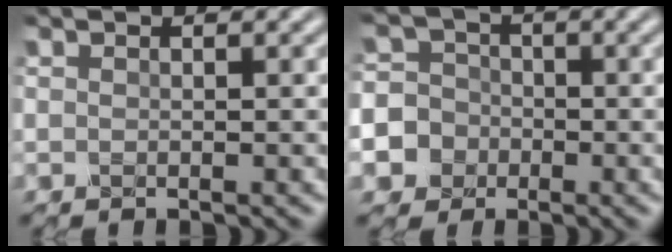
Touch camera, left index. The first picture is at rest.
{"total": 9.3, "force": [-4.1, 8.2, 1.9], "torque": [-0.054, -0.020, -0.102]}